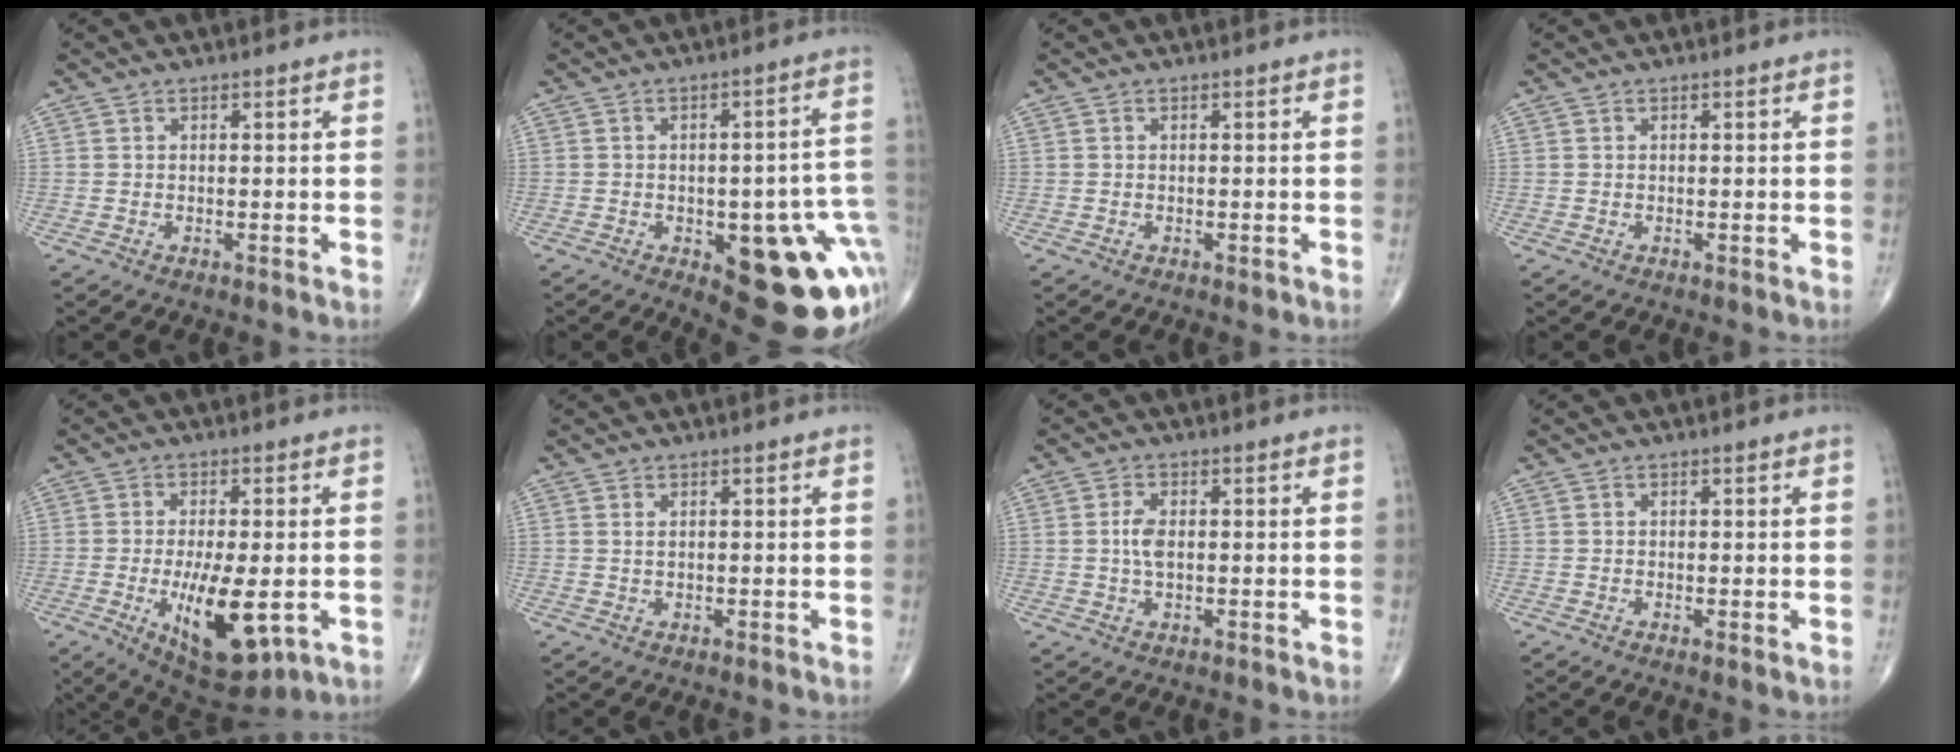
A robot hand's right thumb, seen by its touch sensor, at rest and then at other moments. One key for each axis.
{"total": 20.2, "fx": -5.2, "fy": 7.8, "fz": 17.9, "tx": -0.172, "ty": 0.023, "tz": -0.038}
{"total": 0.7, "fx": -0.2, "fy": 0.4, "fz": 0.5, "tx": -0.005, "ty": -0.001, "tz": -0.003}
{"total": 0.0}
{"total": 14.0, "fx": -3.5, "fy": 5.5, "fz": 12.4, "tx": -0.195, "ty": -0.016, "tz": -0.039}
{"total": 0.8, "fx": 0.4, "fy": 0.3, "fz": 0.6, "tx": -0.014, "ty": 0.001, "tz": 0.009}
{"total": 3.4, "fx": 0.2, "fy": 1.7, "fz": 2.9, "tx": -0.061, "ty": 0.002, "tz": 0.001}
{"total": 0.6, "fx": -0.1, "fy": 0.1, "fz": 0.6, "tx": -0.014, "ty": -0.003, "tz": -0.003}